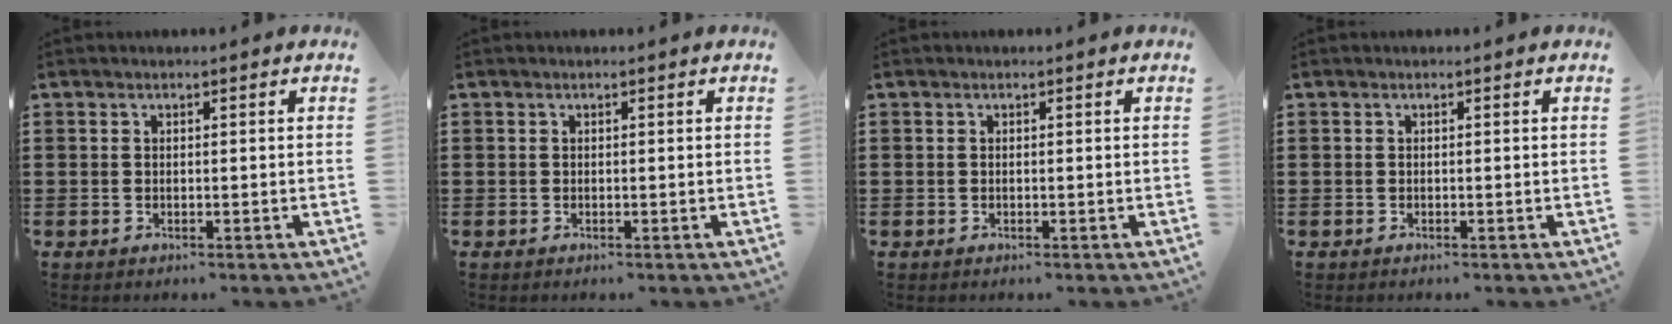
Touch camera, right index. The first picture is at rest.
{"total": 0.0}
{"total": 0.0}
{"total": 0.0}